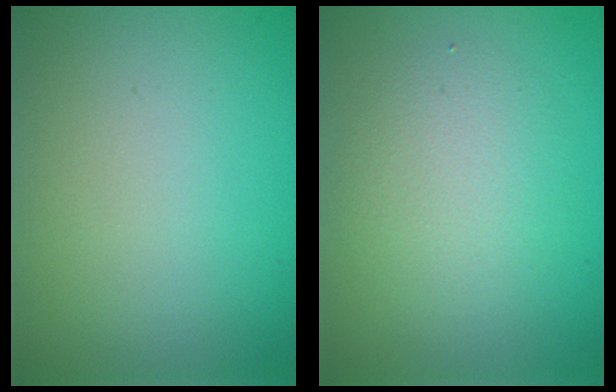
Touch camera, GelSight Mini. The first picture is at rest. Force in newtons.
{"total": 2.9, "press": 2.9, "slide": 0.2}